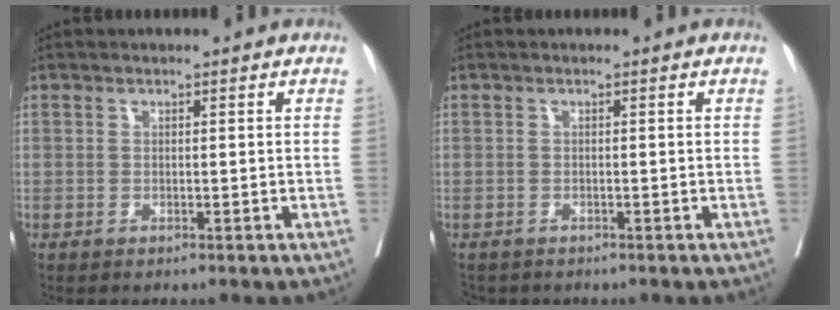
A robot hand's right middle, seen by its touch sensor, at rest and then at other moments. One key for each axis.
{"total": 2.6, "fx": -2.2, "fy": 1.4, "fz": 0.4, "tx": -0.010, "ty": -0.003, "tz": -0.034}